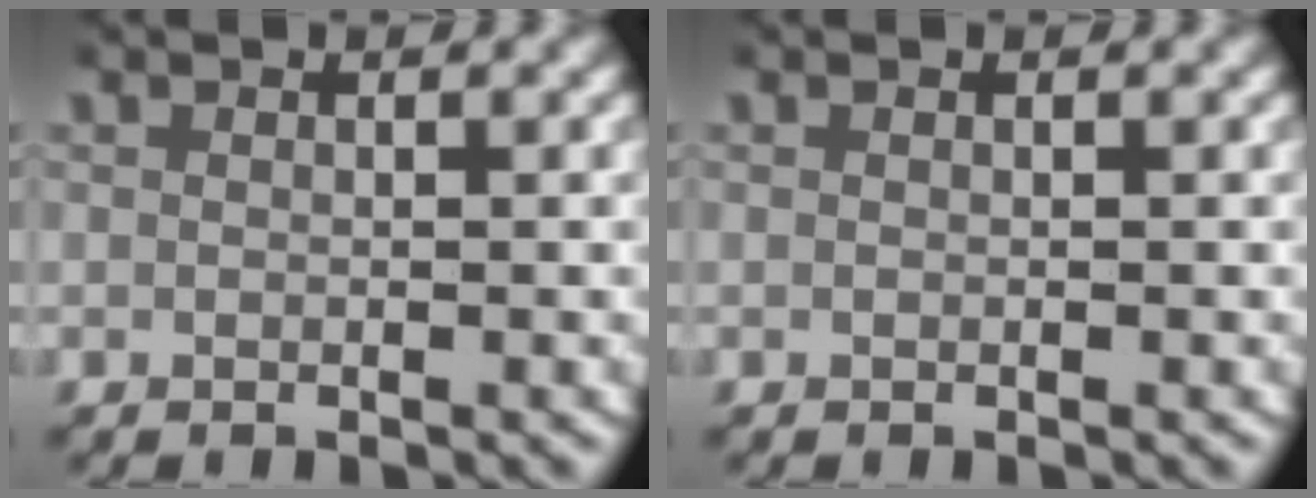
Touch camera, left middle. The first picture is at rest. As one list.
[{"total": 0.0}]